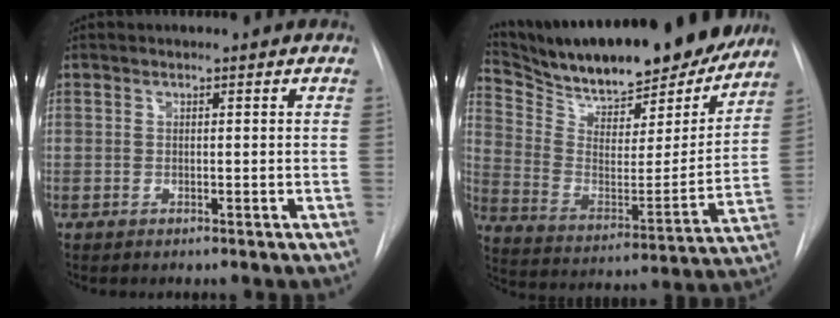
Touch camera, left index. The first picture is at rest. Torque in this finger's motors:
{"motor_torque": [0.38, -0.58, 0.32, 0.07]}